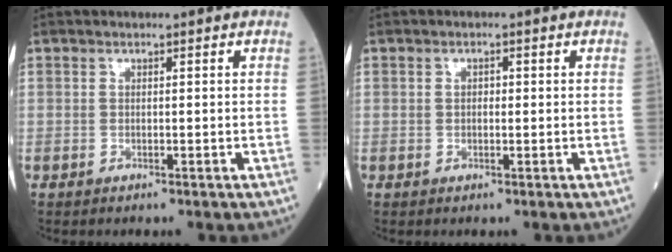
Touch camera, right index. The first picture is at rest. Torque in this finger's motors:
{"motor_torque": [-0.09, 0.04, -0.04, 0.00]}